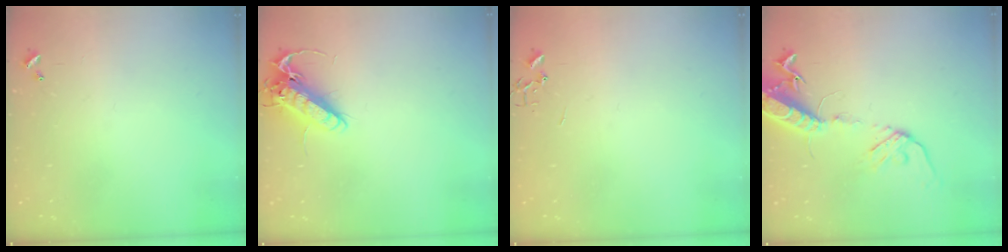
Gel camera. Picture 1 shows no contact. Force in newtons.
{"total": 13.8, "press": 13.6, "slide": 2.3}
{"total": 0.0}
{"total": 16.2, "press": 15.8, "slide": 3.6}